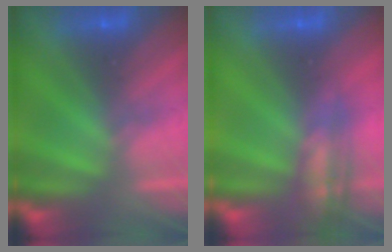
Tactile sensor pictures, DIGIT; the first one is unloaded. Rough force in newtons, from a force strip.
{"total": 2.6}